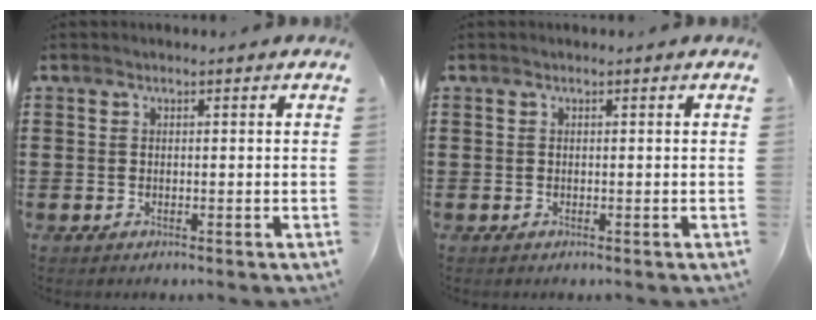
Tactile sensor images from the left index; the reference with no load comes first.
{"total": 0.0}